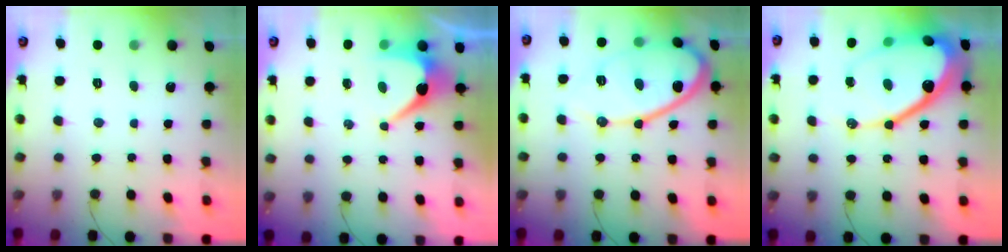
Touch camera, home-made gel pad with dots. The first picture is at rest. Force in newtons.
{"total": 7.1, "press": 7.1, "slide": 0.6}
{"total": 15.5, "press": 15.4, "slide": 1.0}
{"total": 25.5, "press": 25.4, "slide": 2.3}